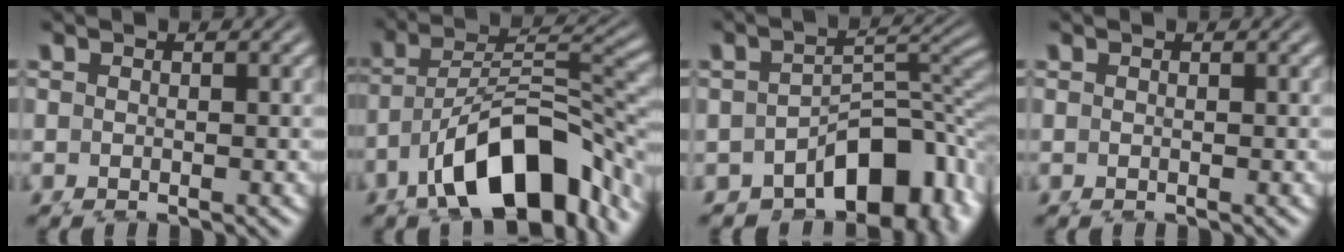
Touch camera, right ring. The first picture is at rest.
{"total": 8.6, "force": [-2.8, 5.0, 6.5], "torque": [-0.113, -0.033, -0.018]}
{"total": 6.4, "force": [-3.4, 3.5, 4.1], "torque": [-0.034, -0.014, -0.041]}
{"total": 0.0}